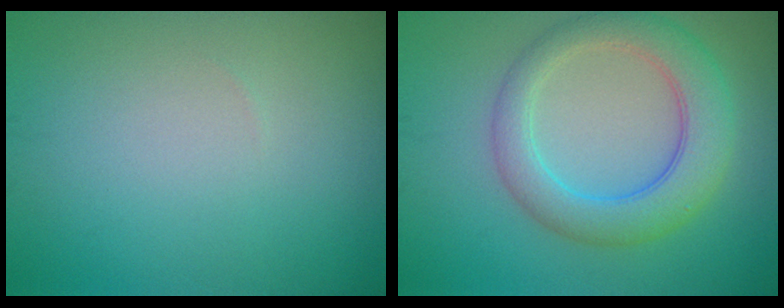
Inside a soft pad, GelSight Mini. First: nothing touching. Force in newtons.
{"total": 5.6, "press": 5.6, "slide": 0.2}